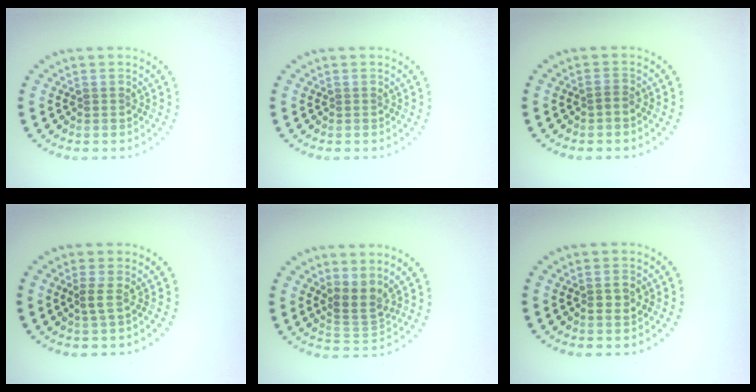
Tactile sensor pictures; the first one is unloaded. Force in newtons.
{"total": 0.0}
{"total": 0.8, "press": 0.7, "slide": 0.4}
{"total": 1.0, "press": 0.9, "slide": 0.5}
{"total": 2.8, "press": 2.1, "slide": 1.8}
{"total": 1.4, "press": 1.4, "slide": 0.2}